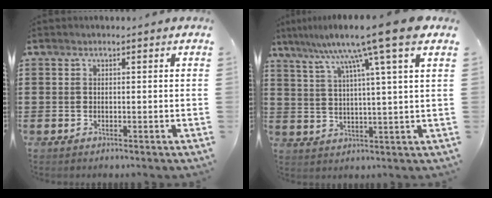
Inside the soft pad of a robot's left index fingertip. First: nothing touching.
{"total": 11.3, "force": [7.5, -1.4, 8.4], "torque": [-0.168, -0.028, 0.112]}